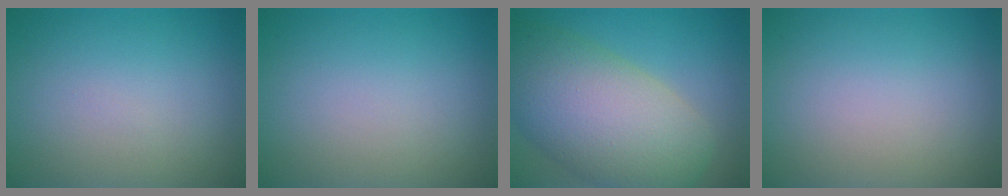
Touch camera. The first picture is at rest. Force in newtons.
{"total": 0.0}
{"total": 11.4, "press": 11.4, "slide": 0.8}
{"total": 0.0}